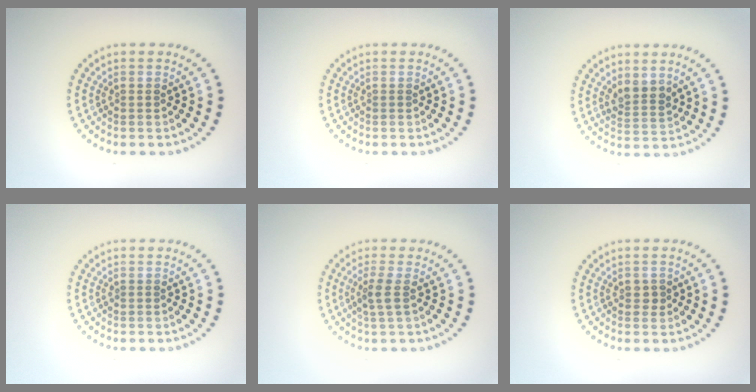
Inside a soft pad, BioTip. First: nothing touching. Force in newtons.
{"total": 0.0}
{"total": 2.2, "press": 1.8, "slide": 1.2}
{"total": 0.0}
{"total": 1.7, "press": 1.4, "slide": 1.1}
{"total": 1.0, "press": 1.0, "slide": 0.1}